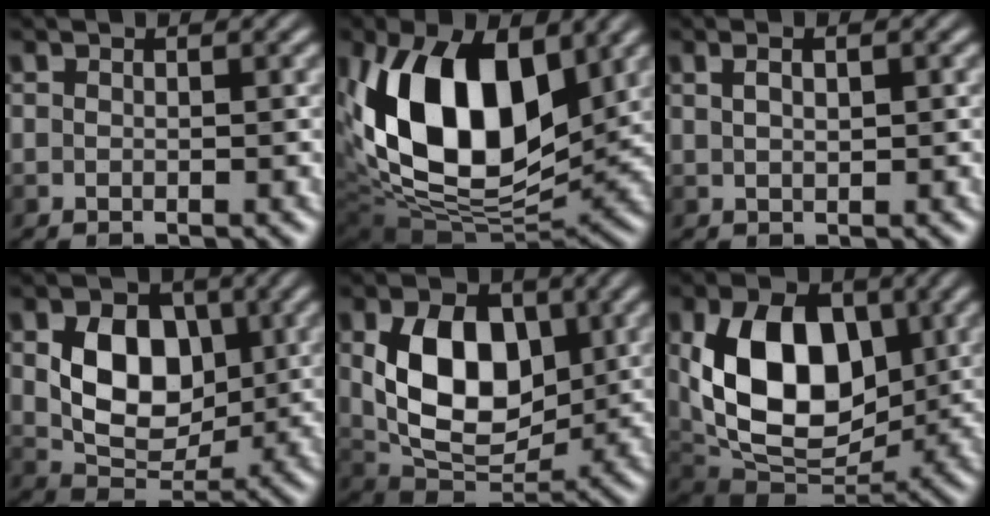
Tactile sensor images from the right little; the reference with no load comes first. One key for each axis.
{"total": 14.0, "fx": 2.3, "fy": 8.5, "fz": 10.9, "tx": -0.212, "ty": 0.007, "tz": 0.032}
{"total": 1.5, "fx": 0.0, "fy": 0.5, "fz": 1.4, "tx": -0.031, "ty": 0.003, "tz": 0.002}
{"total": 7.0, "fx": 0.1, "fy": 5.1, "fz": 4.8, "tx": -0.091, "ty": -0.009, "tz": 0.001}
{"total": 9.2, "fx": 0.3, "fy": 6.1, "fz": 6.9, "tx": -0.129, "ty": -0.006, "tz": 0.001}
{"total": 11.5, "fx": 0.5, "fy": 7.9, "fz": 8.4, "tx": -0.143, "ty": -0.003, "tz": 0.002}